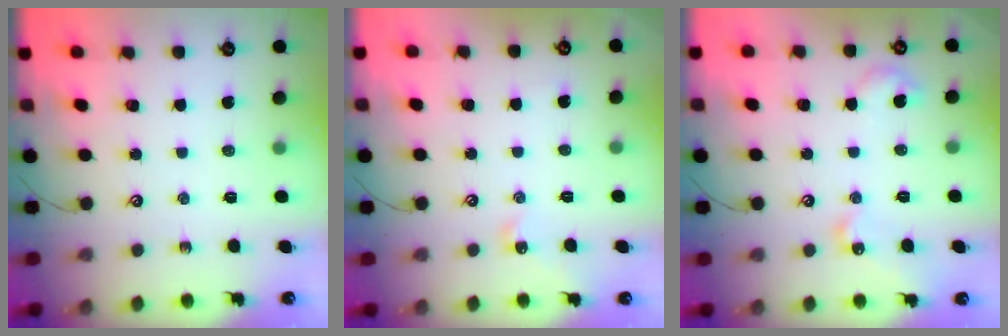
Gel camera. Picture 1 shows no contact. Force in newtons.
{"total": 3.0, "press": 2.9, "slide": 0.5}
{"total": 7.5, "press": 7.5, "slide": 0.3}